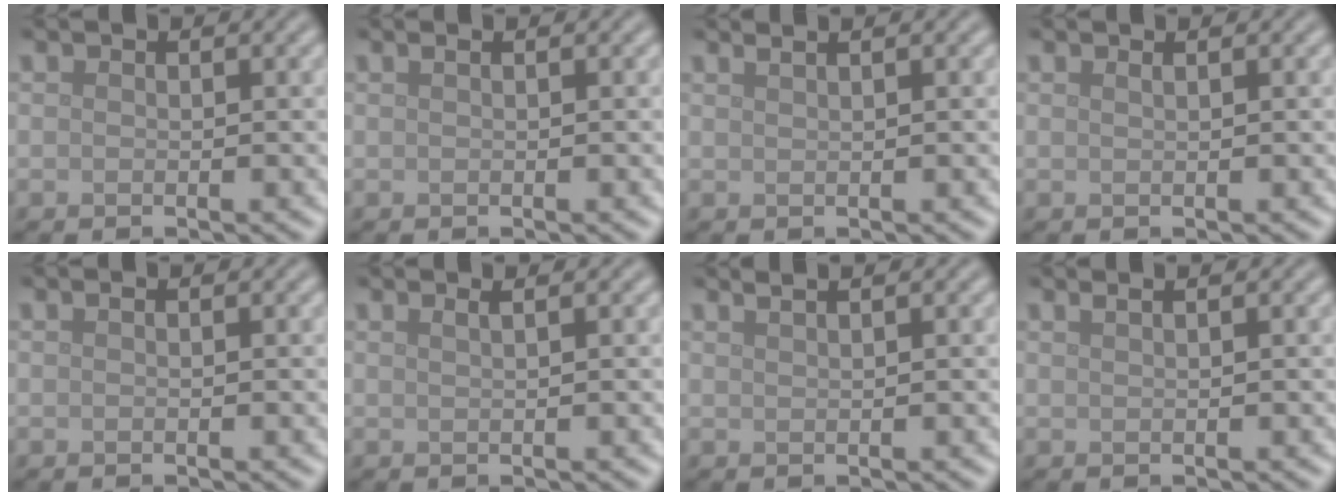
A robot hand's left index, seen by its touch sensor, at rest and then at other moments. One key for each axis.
{"total": 0.7, "fx": 0.3, "fy": 0.3, "fz": 0.5, "tx": -0.008, "ty": 0.003, "tz": 0.003}
{"total": 2.5, "fx": 1.7, "fy": 1.1, "fz": 1.5, "tx": -0.002, "ty": 0.009, "tz": -0.002}
{"total": 0.7, "fx": 0.4, "fy": 0.3, "fz": 0.5, "tx": -0.002, "ty": -0.001, "tz": 0.004}
{"total": 0.0}
{"total": 1.7, "fx": 0.9, "fy": 0.8, "fz": 1.1, "tx": 0.000, "ty": 0.002, "tz": -0.004}
{"total": 2.9, "fx": 2.0, "fy": 1.3, "fz": 1.7, "tx": -0.002, "ty": 0.017, "tz": -0.002}
{"total": 2.0, "fx": 1.2, "fy": 0.9, "fz": 1.2, "tx": -0.003, "ty": 0.003, "tz": -0.004}